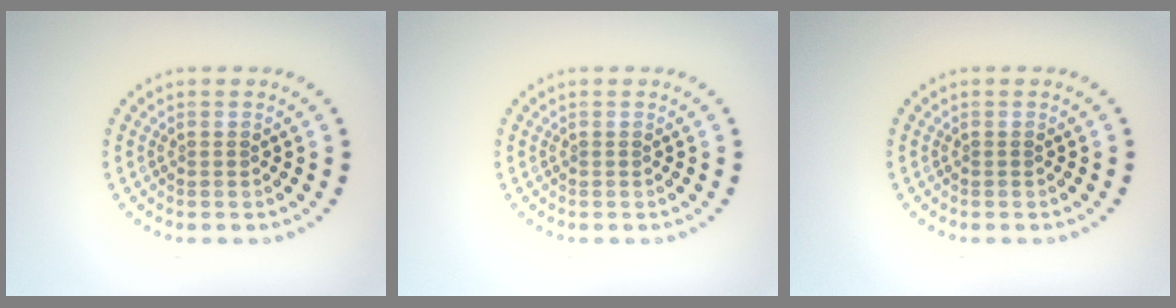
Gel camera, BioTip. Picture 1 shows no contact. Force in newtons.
{"total": 0.0}
{"total": 0.0}